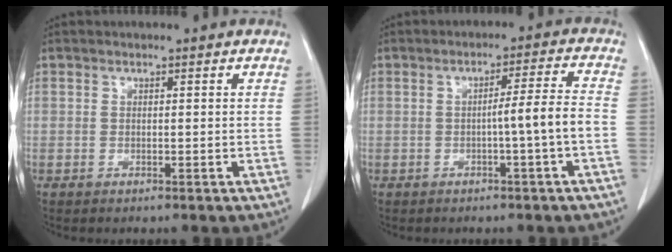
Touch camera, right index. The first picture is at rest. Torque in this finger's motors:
{"motor_torque": [0.98, -0.47, 0.50, 0.11]}